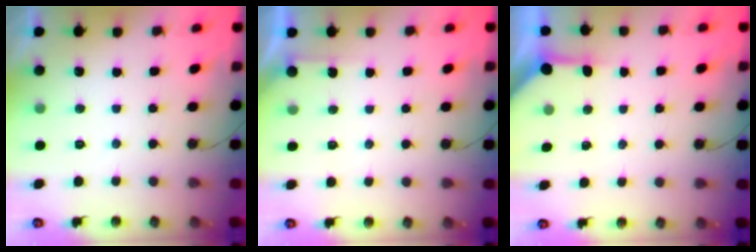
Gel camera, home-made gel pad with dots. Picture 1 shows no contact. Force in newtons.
{"total": 2.8, "press": 2.8, "slide": 0.3}
{"total": 3.3, "press": 3.2, "slide": 0.5}